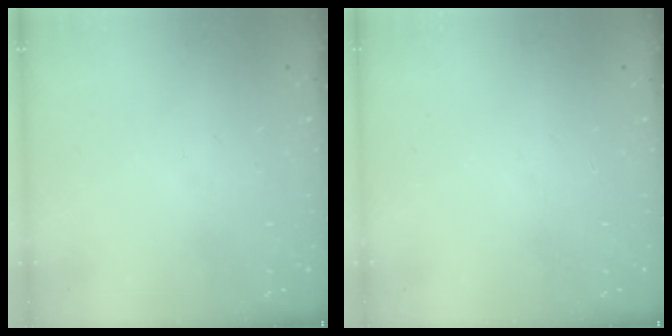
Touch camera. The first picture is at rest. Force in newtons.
{"total": 0.0}